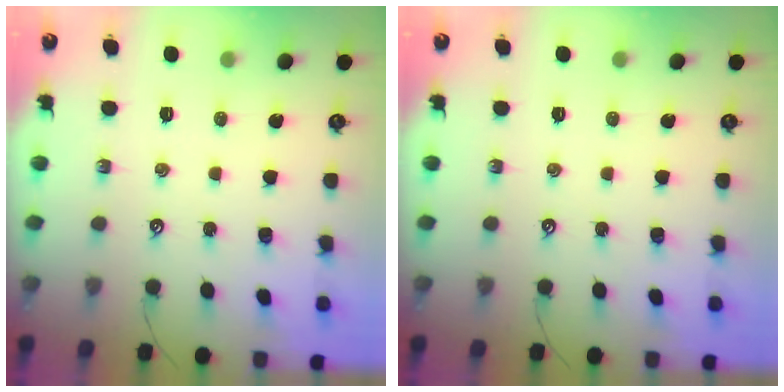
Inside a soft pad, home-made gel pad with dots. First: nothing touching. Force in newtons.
{"total": 0.0}